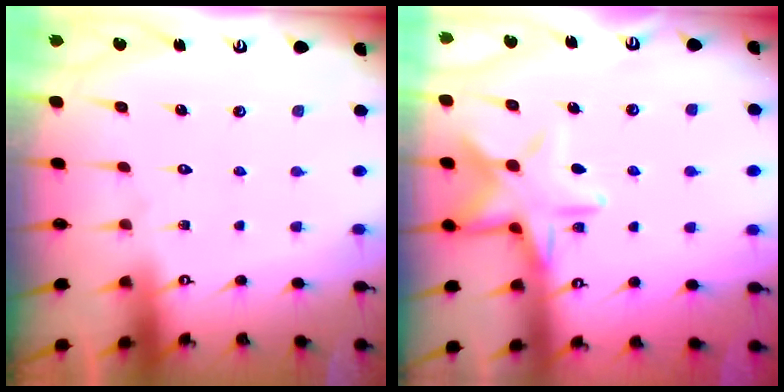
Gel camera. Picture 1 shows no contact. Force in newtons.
{"total": 13.0, "press": 13.0, "slide": 0.9}